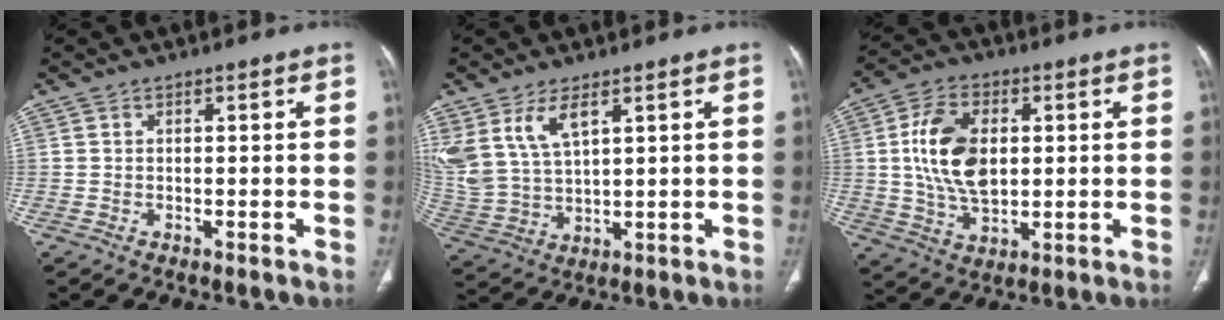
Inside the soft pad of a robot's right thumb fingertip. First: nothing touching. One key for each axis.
{"total": 11.3, "fx": 5.7, "fy": 5.6, "fz": 7.9, "tx": -0.173, "ty": -0.017, "tz": 0.131}
{"total": 13.3, "fx": 1.6, "fy": 8.1, "fz": 10.4, "tx": -0.186, "ty": -0.003, "tz": 0.033}